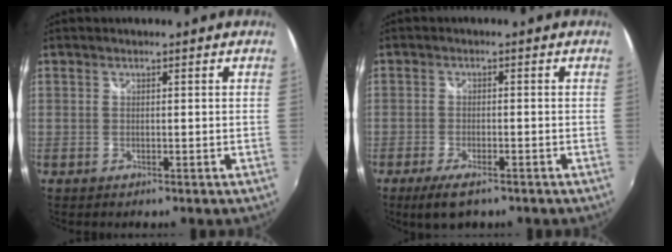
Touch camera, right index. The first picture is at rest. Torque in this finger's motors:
{"motor_torque": [0.54, -0.33, 0.20, 0.03]}